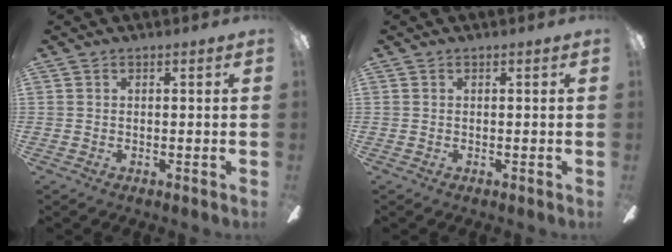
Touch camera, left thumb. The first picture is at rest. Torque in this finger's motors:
{"motor_torque": [0.00, 0.00, -0.08, 0.08, 0.00]}